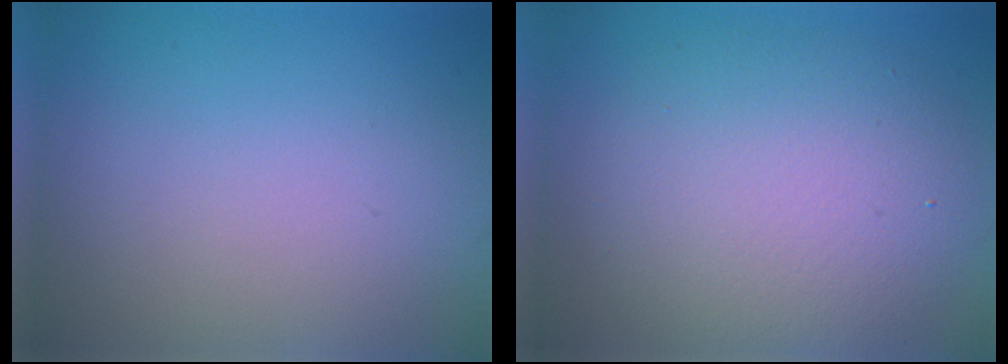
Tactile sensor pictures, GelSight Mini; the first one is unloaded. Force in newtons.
{"total": 7.7, "press": 7.7, "slide": 0.8}